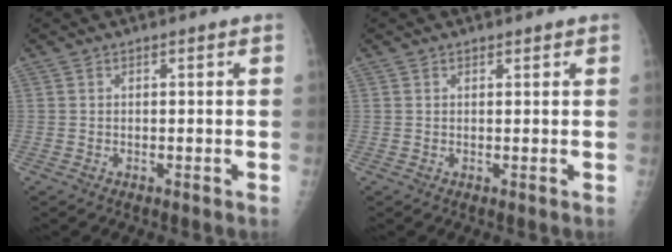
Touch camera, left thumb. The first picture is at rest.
{"total": 0.6, "force": [0.5, 0.2, 0.1], "torque": [0.001, -0.004, 0.007]}